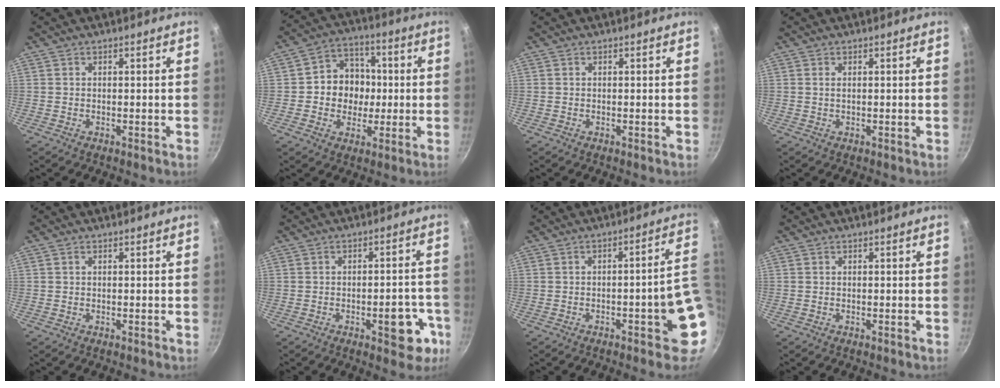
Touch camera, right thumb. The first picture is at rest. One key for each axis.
{"total": 10.7, "fx": 0.0, "fy": 9.4, "fz": 5.1, "tx": -0.036, "ty": 0.015, "tz": -0.012}
{"total": 0.0}
{"total": 0.8, "fx": 0.2, "fy": 0.3, "fz": 0.7, "tx": -0.012, "ty": 0.001, "tz": 0.004}
{"total": 0.5, "fx": 0.2, "fy": 0.4, "fz": 0.3, "tx": -0.006, "ty": 0.002, "tz": 0.004}
{"total": 8.8, "fx": -3.6, "fy": 3.9, "fz": 7.0, "tx": -0.055, "ty": 0.028, "tz": -0.040}
{"total": 11.0, "fx": -2.0, "fy": 2.6, "fz": 10.5, "tx": -0.101, "ty": 0.024, "tz": -0.021}
{"total": 0.0}